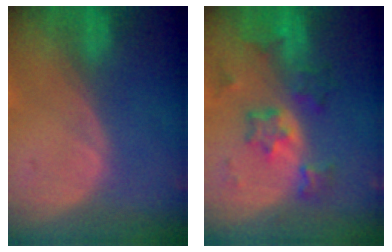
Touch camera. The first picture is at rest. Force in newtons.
{"total": 7.0, "press": 6.7, "slide": 2.2}